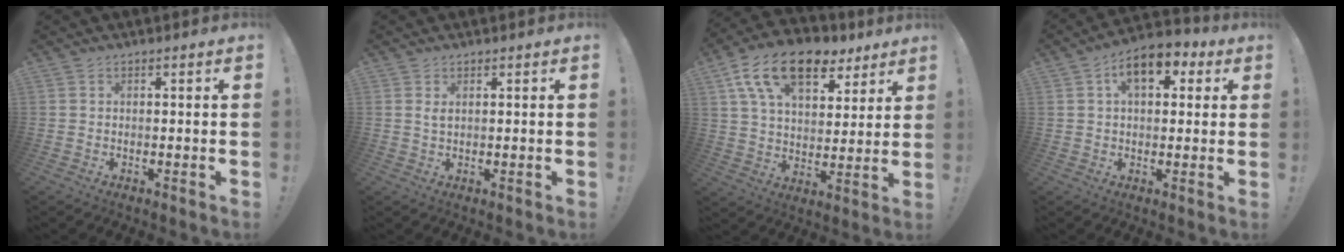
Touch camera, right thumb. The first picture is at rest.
{"total": 1.5, "force": [0.7, 0.5, 1.3], "torque": [-0.017, -0.002, 0.010]}
{"total": 17.9, "force": [10.2, 9.8, 11.0], "torque": [-0.179, -0.053, 0.182]}
{"total": 10.1, "force": [4.4, 5.6, 7.1], "torque": [-0.097, -0.013, 0.075]}